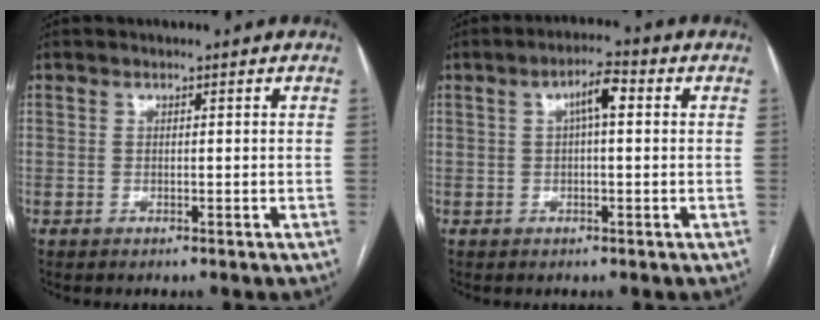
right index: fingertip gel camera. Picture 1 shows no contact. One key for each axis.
{"total": 4.6, "fx": 1.1, "fy": 1.1, "fz": 4.3, "tx": -0.076, "ty": 0.018, "tz": 0.017}